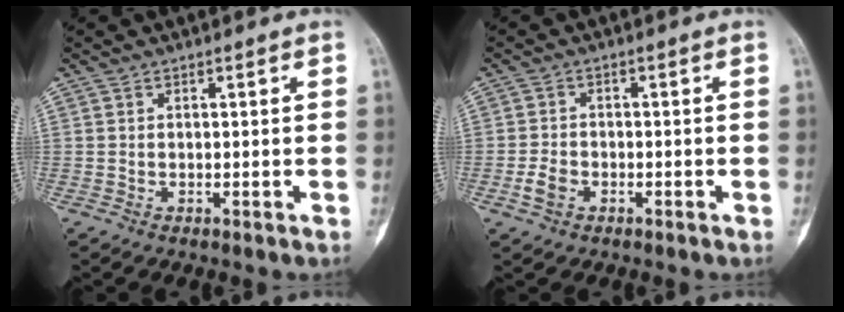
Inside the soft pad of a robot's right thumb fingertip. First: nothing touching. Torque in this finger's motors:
{"motor_torque": [0.58, 0.46, 0.16, -0.39, 0.10]}